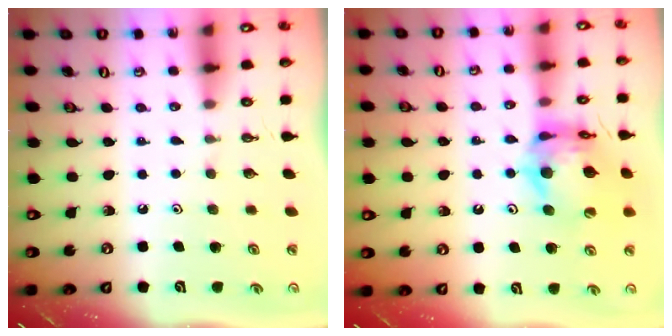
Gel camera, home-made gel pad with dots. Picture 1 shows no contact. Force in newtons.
{"total": 13.9, "press": 13.8, "slide": 1.5}